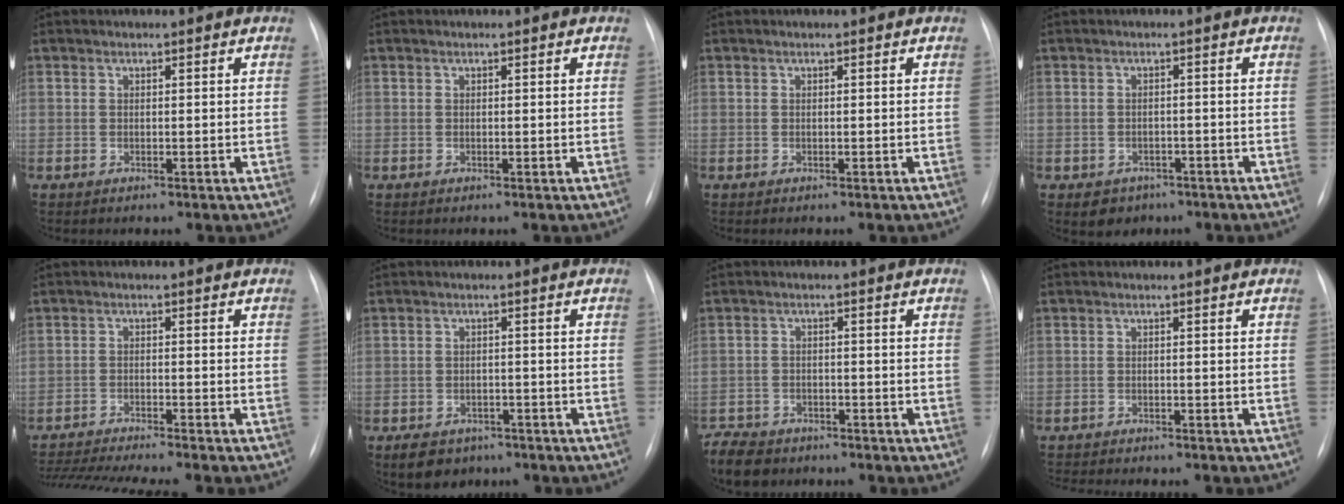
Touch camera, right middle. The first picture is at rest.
{"total": 0.0}
{"total": 0.0}
{"total": 3.6, "force": [-2.2, 2.8, 0.7], "torque": [-0.007, 0.008, -0.020]}
{"total": 13.5, "force": [-12.1, -0.3, 5.9], "torque": [-0.089, -0.013, -0.188]}
{"total": 5.9, "force": [-4.2, 3.8, 1.8], "torque": [-0.028, 0.003, -0.056]}
{"total": 7.1, "force": [-6.0, 3.4, 1.7], "torque": [-0.033, -0.007, -0.097]}
{"total": 8.8, "force": [-8.0, 1.6, 3.5], "torque": [-0.044, -0.004, -0.105]}